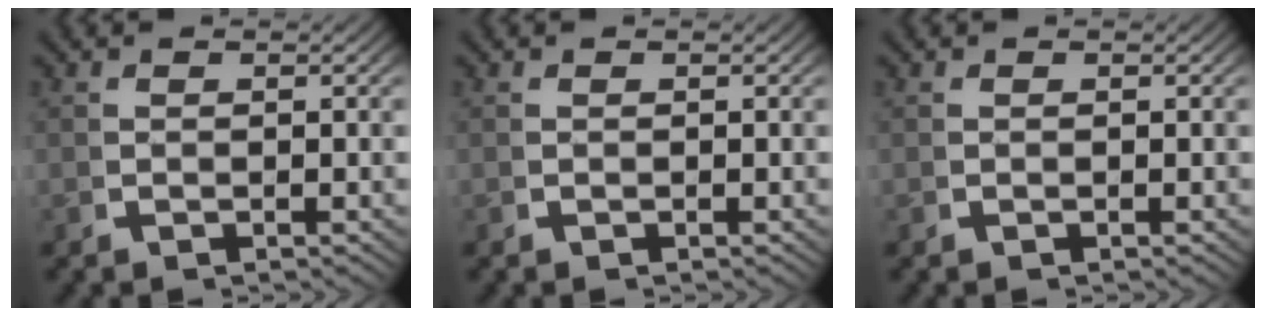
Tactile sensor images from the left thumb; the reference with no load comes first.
{"total": 0.0}
{"total": 0.0}